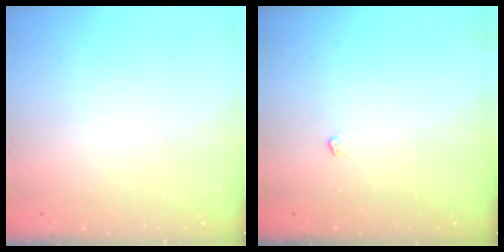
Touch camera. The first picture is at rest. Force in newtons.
{"total": 3.0, "press": 2.9, "slide": 0.5}